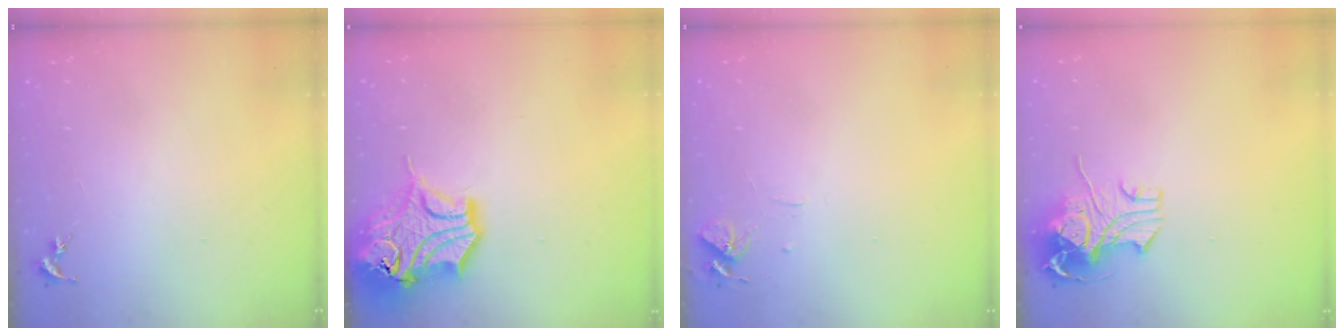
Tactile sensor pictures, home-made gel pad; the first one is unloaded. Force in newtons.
{"total": 16.7, "press": 16.5, "slide": 2.5}
{"total": 6.2, "press": 6.2, "slide": 0.5}
{"total": 10.7, "press": 10.6, "slide": 1.8}